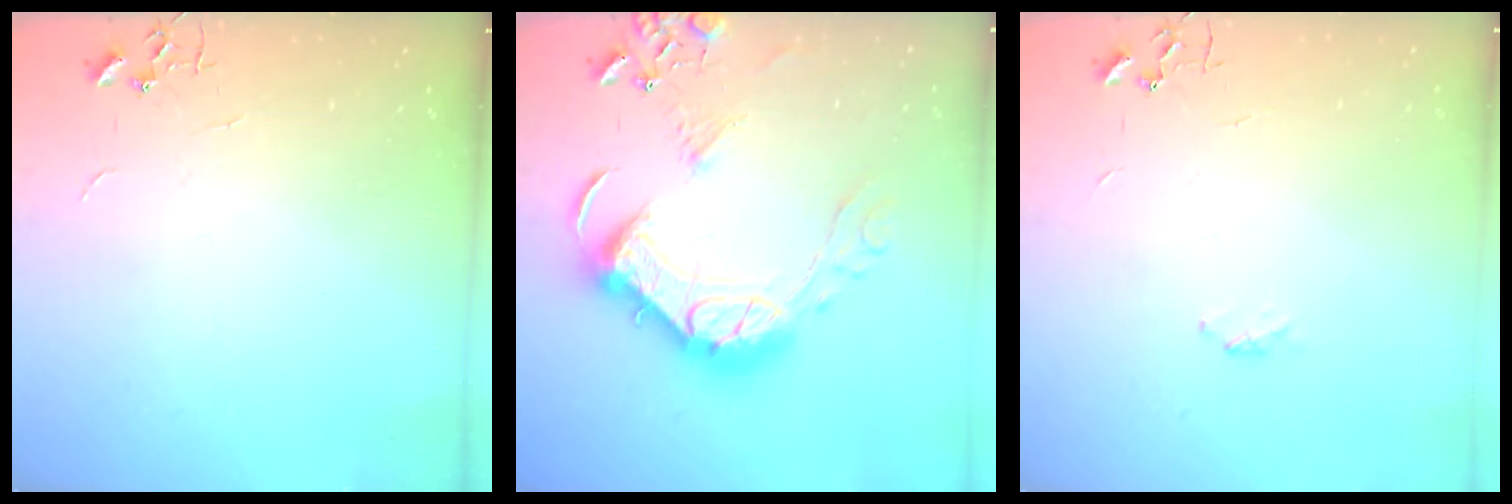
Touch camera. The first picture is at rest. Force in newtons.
{"total": 20.8, "press": 20.7, "slide": 1.7}
{"total": 3.6, "press": 3.5, "slide": 1.1}